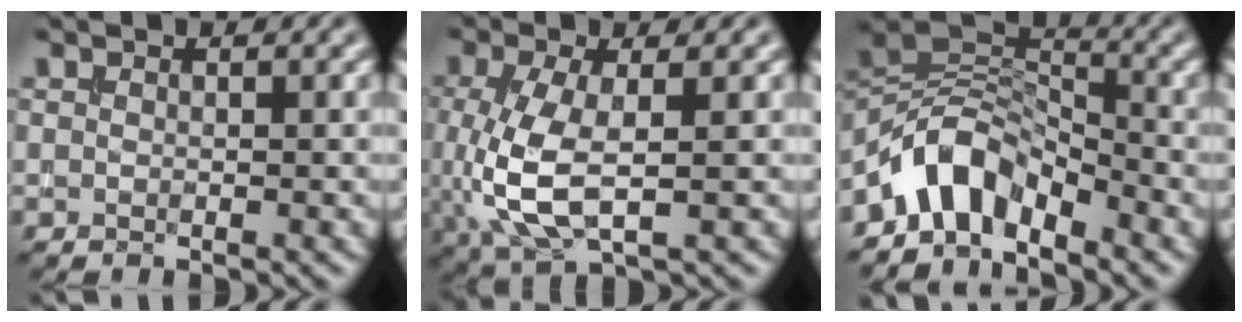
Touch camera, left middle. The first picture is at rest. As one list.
[{"total": 6.1, "force": [-0.5, 2.6, 5.5], "torque": [-0.138, -0.009, -0.004]}, {"total": 5.7, "force": [-4.3, 2.7, 2.6], "torque": [-0.034, 0.007, -0.092]}]